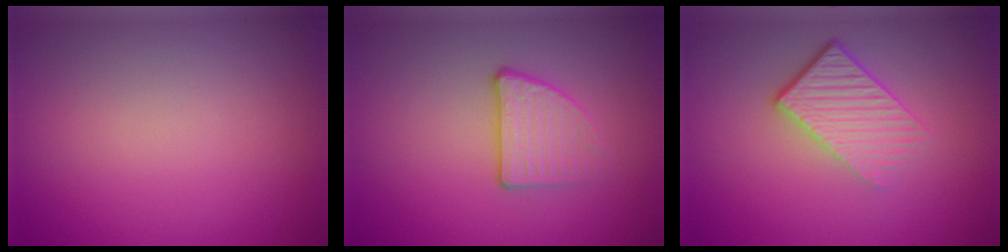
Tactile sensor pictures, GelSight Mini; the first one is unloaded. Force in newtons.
{"total": 3.0, "press": 2.3, "slide": 1.9}
{"total": 4.6, "press": 2.9, "slide": 3.6}